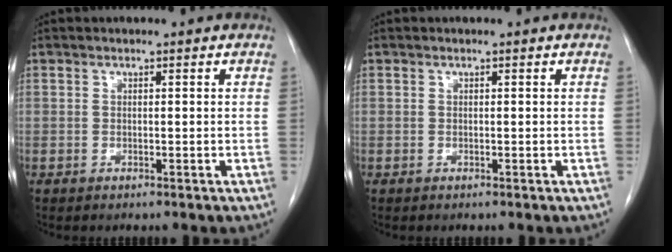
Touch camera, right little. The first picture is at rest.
{"total": 0.0}